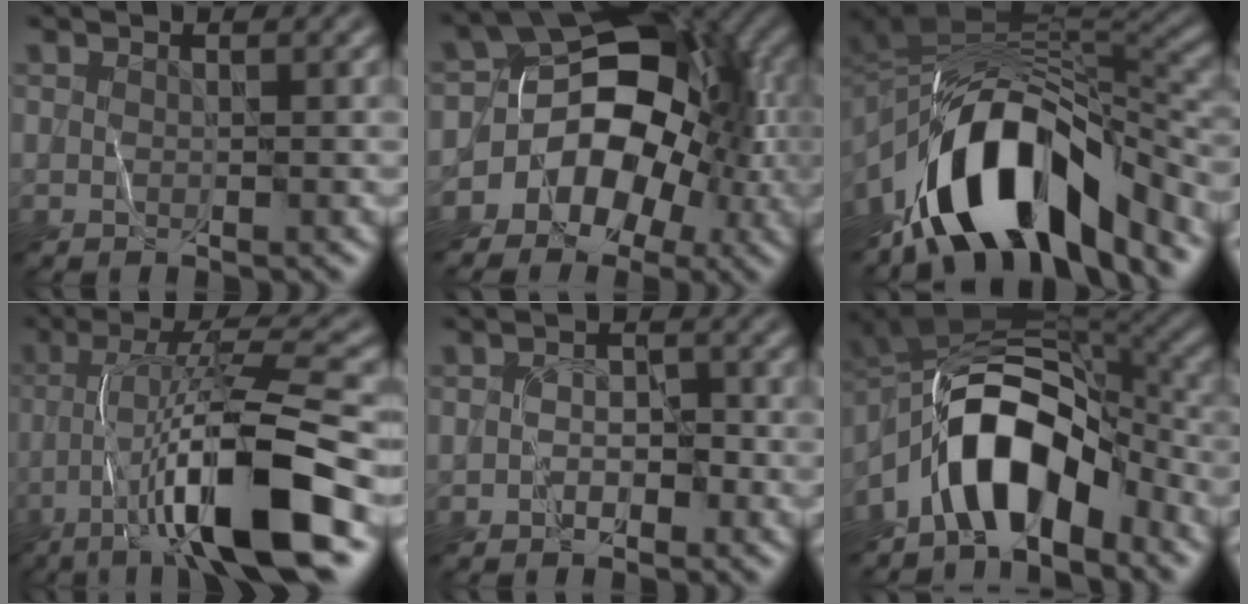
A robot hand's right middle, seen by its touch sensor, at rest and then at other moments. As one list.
[{"total": 10.3, "force": [-2.7, 7.5, 6.6], "torque": [-0.070, 0.009, -0.058]}, {"total": 13.5, "force": [-7.3, 6.3, 9.5], "torque": [-0.149, 0.004, -0.130]}, {"total": 12.0, "force": [-5.1, 2.4, 10.6], "torque": [-0.177, 0.014, -0.087]}, {"total": 1.7, "force": [-1.0, 1.2, 0.8], "torque": [-0.008, 0.004, -0.017]}, {"total": 9.4, "force": [-4.8, 4.7, 6.6], "torque": [-0.103, 0.019, -0.091]}]